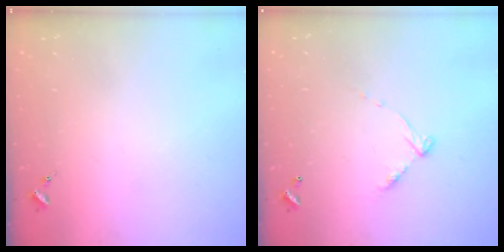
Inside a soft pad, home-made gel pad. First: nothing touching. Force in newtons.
{"total": 7.3, "press": 7.3, "slide": 0.6}